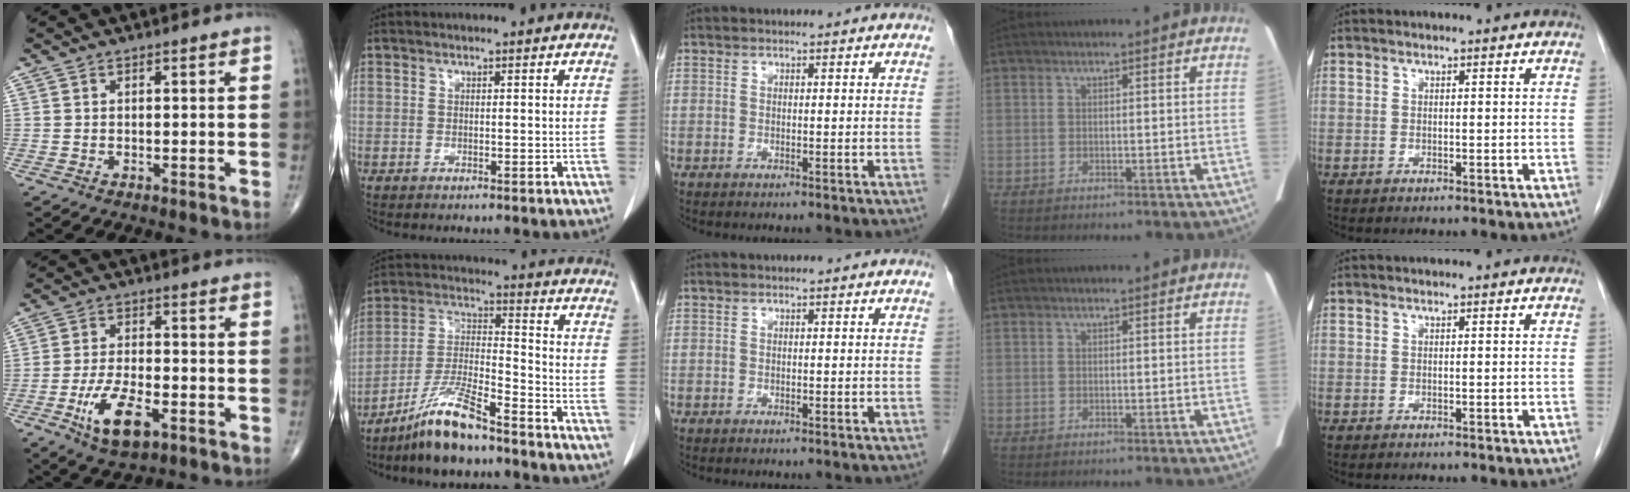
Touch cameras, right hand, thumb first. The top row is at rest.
{"thumb": {"total": 10.1, "force": [-4.3, 4.4, 8.0], "torque": [-0.151, 0.011, -0.072]}, "index": {"total": 10.7, "force": [-8.3, 1.3, 6.6], "torque": [-0.141, -0.014, -0.160]}}